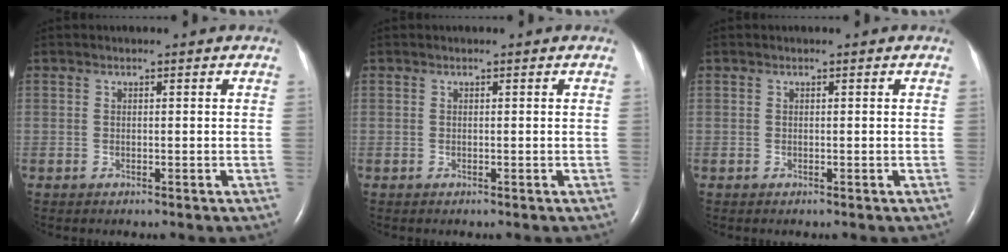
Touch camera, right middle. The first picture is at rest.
{"total": 0.0}
{"total": 0.0}